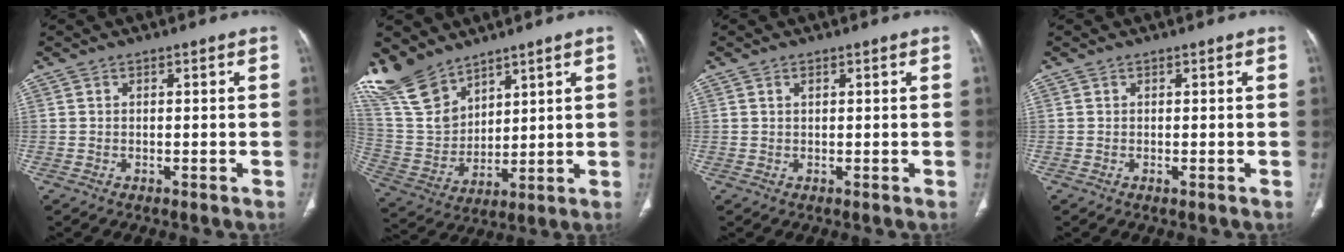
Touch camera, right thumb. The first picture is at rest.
{"total": 15.4, "force": [12.0, 7.7, 5.6], "torque": [-0.098, -0.043, 0.259]}
{"total": 0.7, "force": [0.4, 0.3, 0.5], "torque": [-0.008, 0.002, 0.007]}
{"total": 0.0}